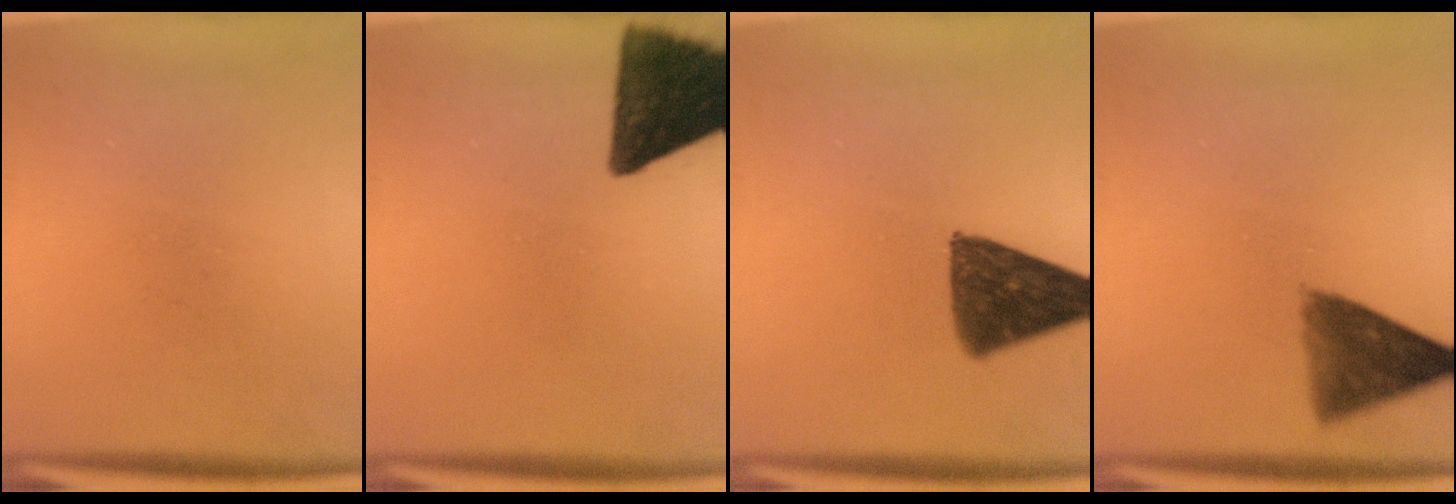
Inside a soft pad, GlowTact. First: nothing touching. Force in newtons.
{"total": 13.6}
{"total": 11.3}
{"total": 7.4}